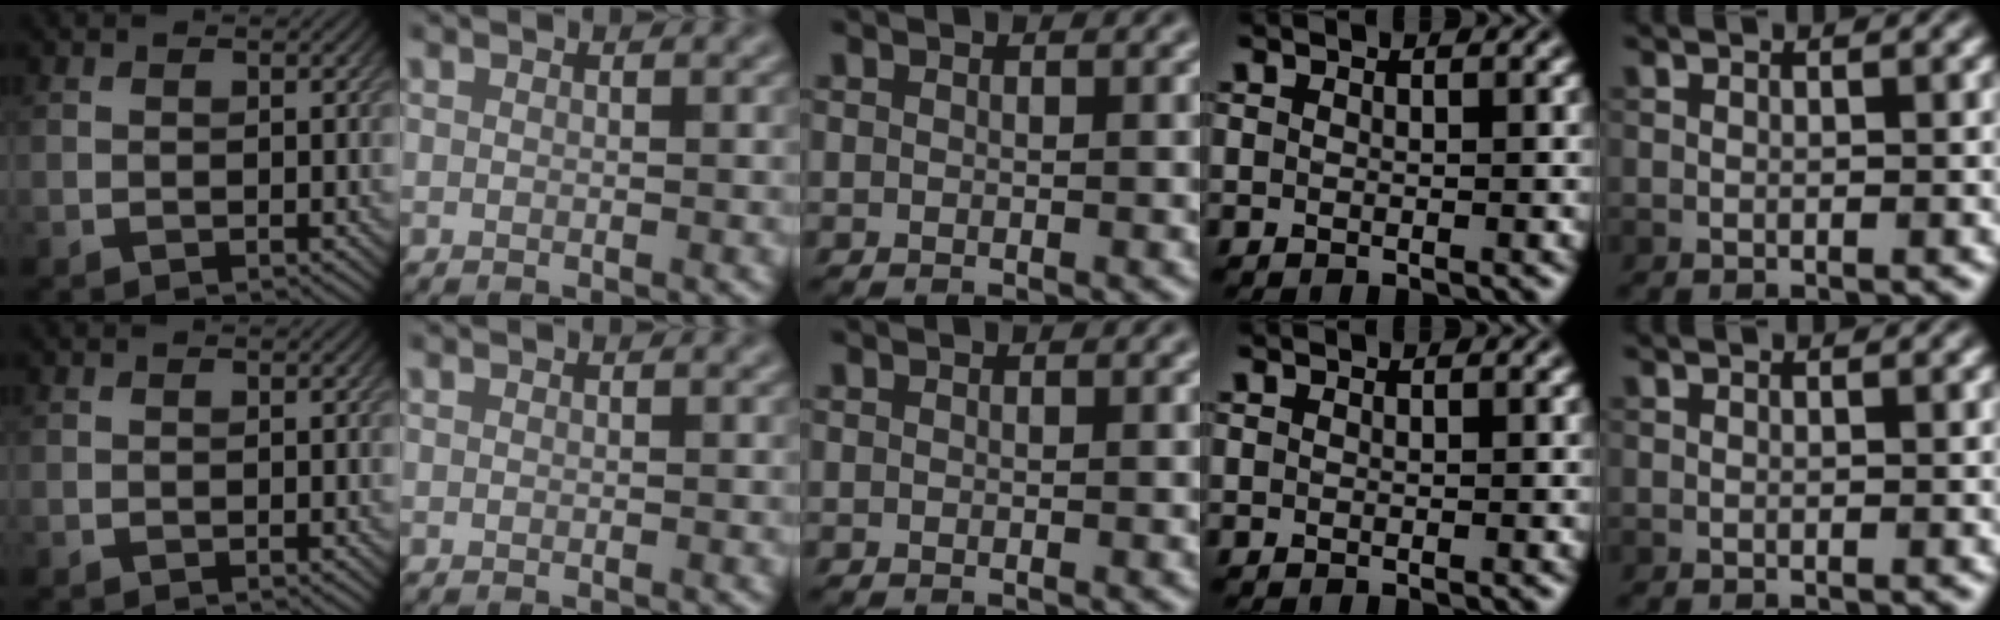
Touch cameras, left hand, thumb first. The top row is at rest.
{}